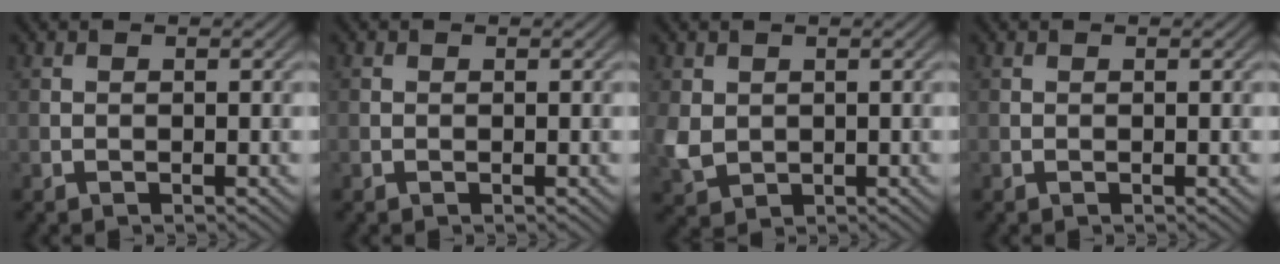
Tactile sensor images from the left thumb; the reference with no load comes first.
{"total": 0.0}
{"total": 3.3, "force": [0.5, 2.7, 1.7], "torque": [-0.054, -0.005, 0.015]}
{"total": 0.0}